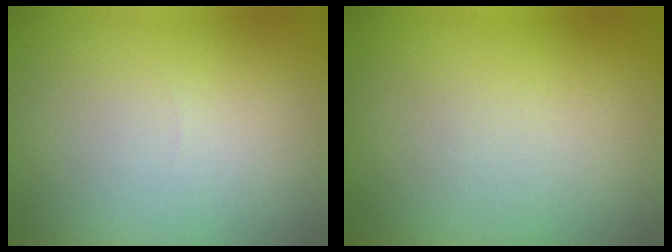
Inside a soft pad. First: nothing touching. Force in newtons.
{"total": 0.0}